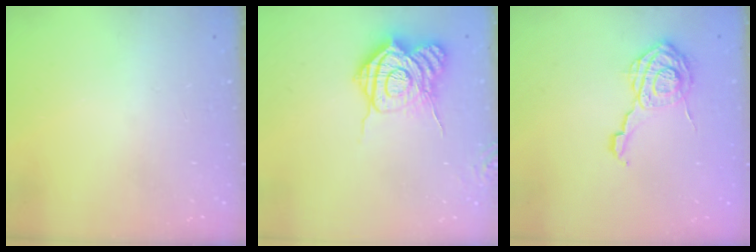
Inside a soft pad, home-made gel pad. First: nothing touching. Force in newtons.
{"total": 15.5, "press": 15.5, "slide": 1.1}
{"total": 12.1, "press": 12.1, "slide": 0.7}